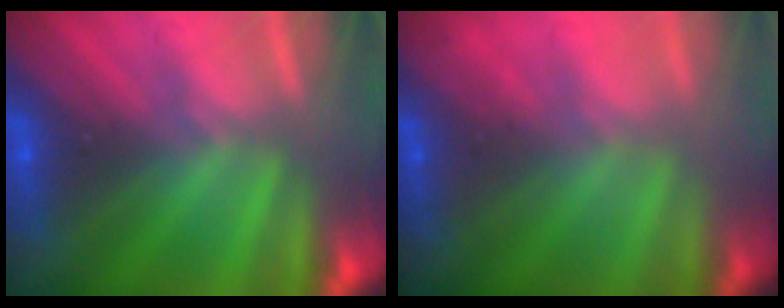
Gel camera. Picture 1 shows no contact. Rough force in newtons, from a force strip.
{"total": 1.8}